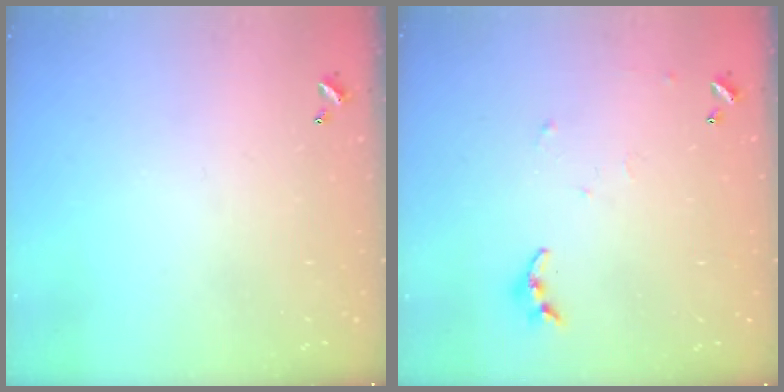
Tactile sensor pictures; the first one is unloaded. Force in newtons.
{"total": 4.7, "press": 4.7, "slide": 0.5}